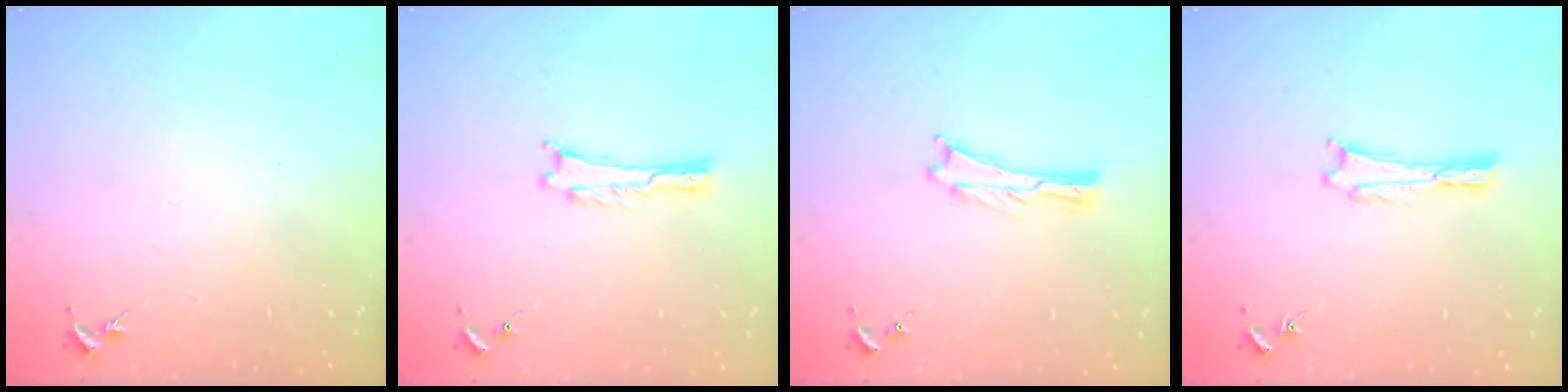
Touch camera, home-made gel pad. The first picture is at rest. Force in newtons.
{"total": 0.0}
{"total": 0.0}
{"total": 0.7, "press": 0.7, "slide": 0.1}